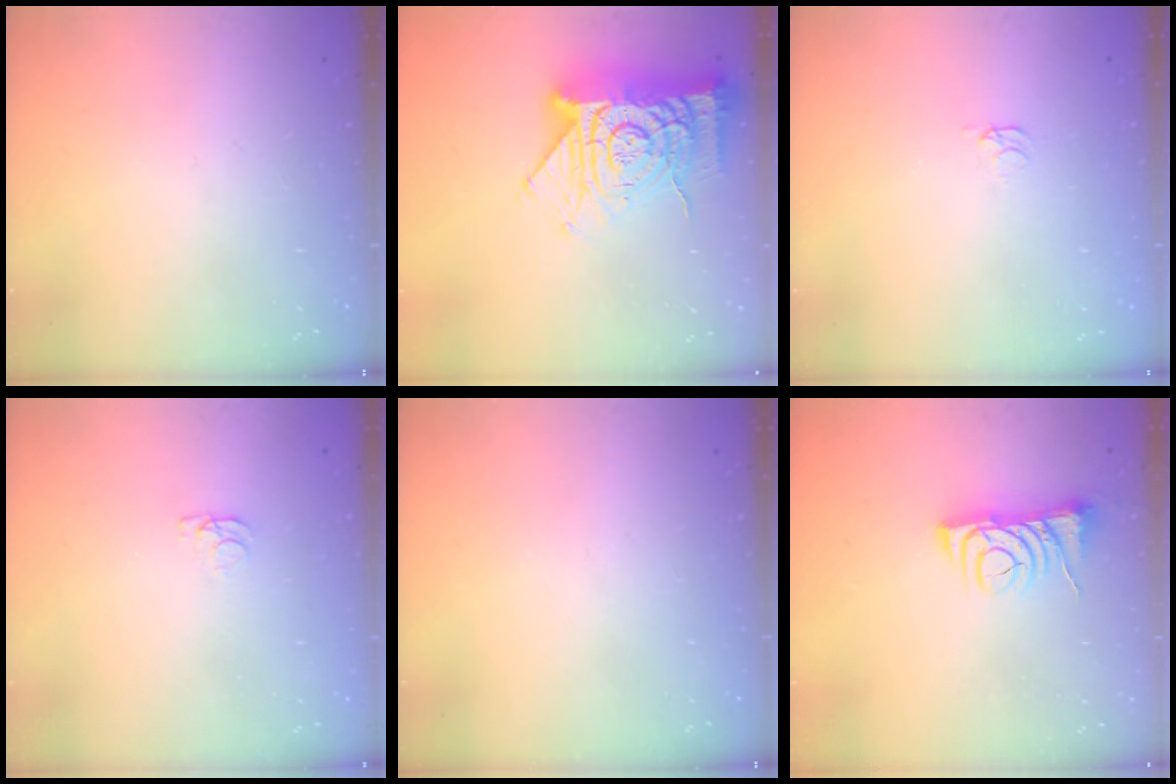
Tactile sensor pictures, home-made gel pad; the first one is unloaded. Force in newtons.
{"total": 21.4, "press": 21.3, "slide": 2.0}
{"total": 1.6, "press": 1.6, "slide": 0.4}
{"total": 1.2, "press": 1.1, "slide": 0.3}
{"total": 0.0}
{"total": 9.8, "press": 9.7, "slide": 1.1}